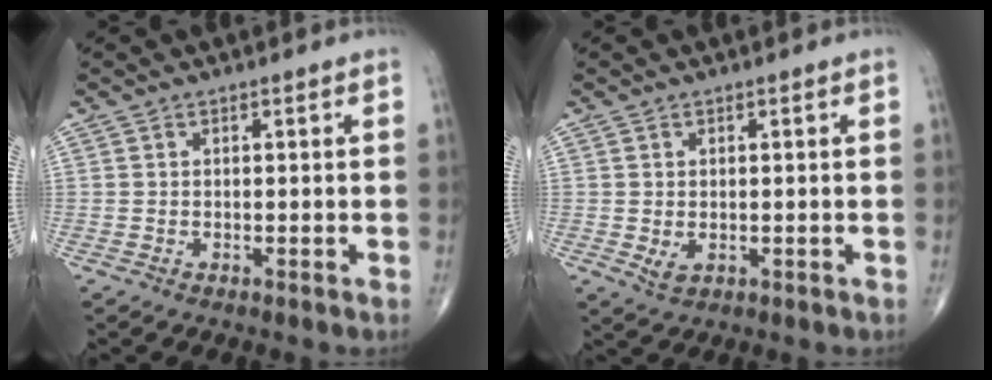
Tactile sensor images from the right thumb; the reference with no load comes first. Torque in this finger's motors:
{"motor_torque": [-0.23, 0.19, -0.13, -0.09, 0.01]}